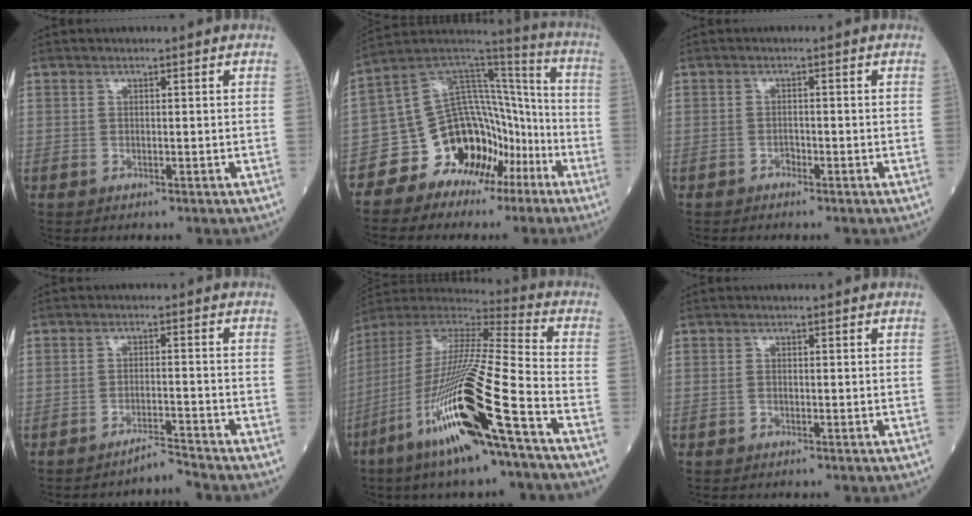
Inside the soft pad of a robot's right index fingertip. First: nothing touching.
{"total": 14.6, "force": [-7.4, 9.5, 8.2], "torque": [-0.141, 0.052, -0.123]}
{"total": 0.9, "force": [-0.6, 0.5, 0.4], "torque": [-0.007, 0.003, -0.012]}
{"total": 3.3, "force": [-3.1, -1.2, 0.0], "torque": [0.007, -0.011, -0.052]}
{"total": 22.6, "force": [-10.2, 1.3, 20.1], "torque": [-0.414, -0.052, -0.197]}
{"total": 0.6, "force": [-0.3, 0.4, 0.2], "torque": [-0.006, 0.002, -0.006]}